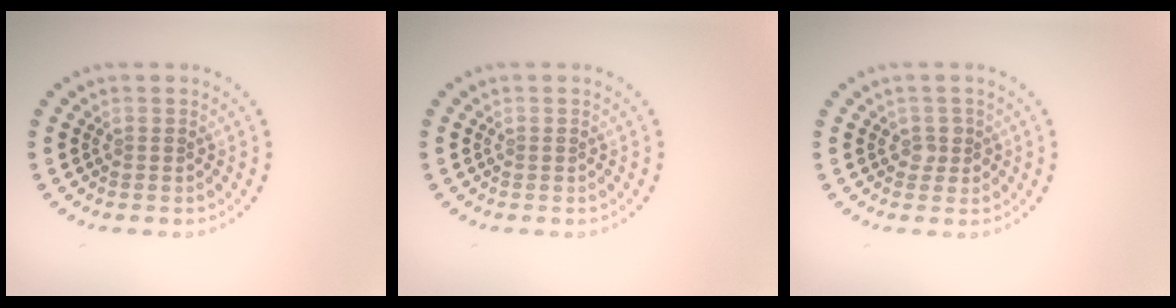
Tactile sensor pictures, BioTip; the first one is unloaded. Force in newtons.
{"total": 0.0}
{"total": 1.0, "press": 0.9, "slide": 0.4}